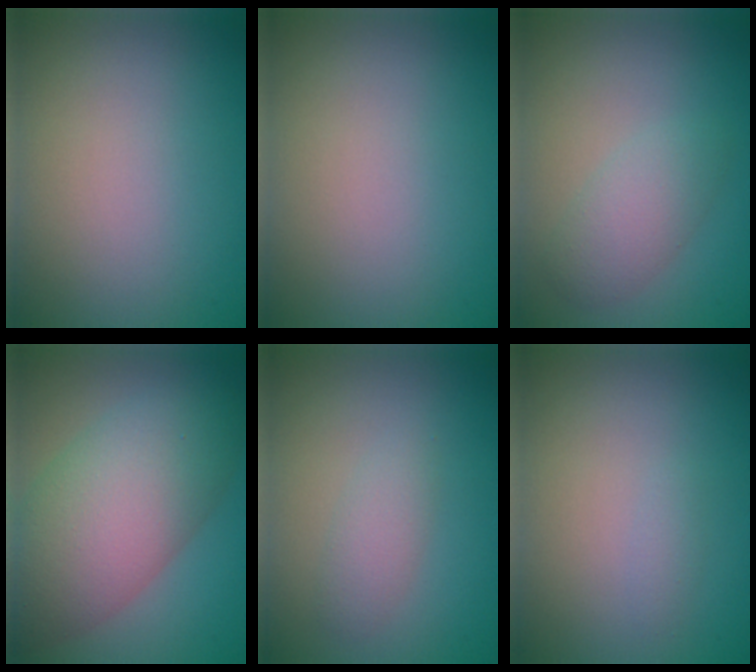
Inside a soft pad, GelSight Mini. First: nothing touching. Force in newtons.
{"total": 0.0}
{"total": 2.7, "press": 2.7, "slide": 0.1}
{"total": 9.5, "press": 9.5, "slide": 0.4}
{"total": 1.7, "press": 1.7, "slide": 0.1}
{"total": 0.6, "press": 0.6, "slide": 0.0}